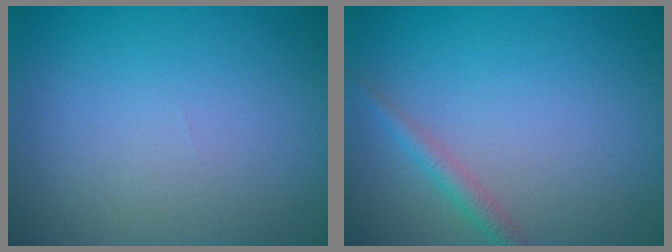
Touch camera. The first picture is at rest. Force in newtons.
{"total": 1.6, "press": 1.6, "slide": 0.1}